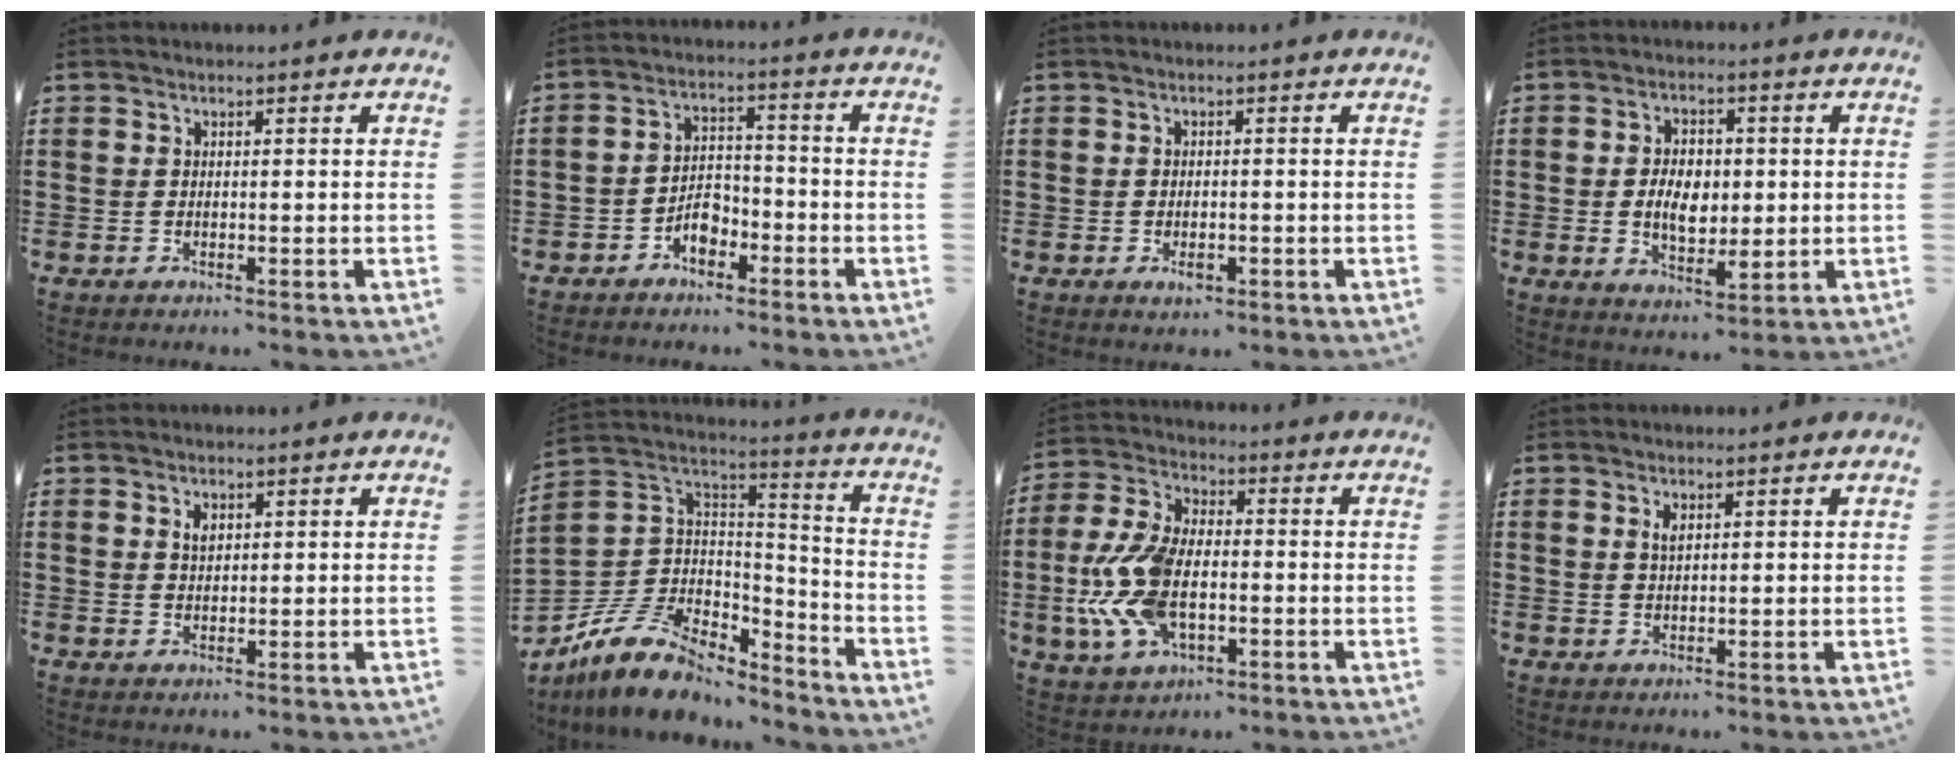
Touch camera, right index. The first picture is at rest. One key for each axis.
{"total": 4.5, "fx": -2.8, "fy": 2.7, "fz": 2.3, "tx": -0.042, "ty": 0.010, "tz": -0.054}
{"total": 1.8, "fx": -0.6, "fy": 0.9, "fz": 1.4, "tx": -0.028, "ty": 0.000, "tz": -0.011}
{"total": 6.2, "fx": 0.0, "fy": 4.0, "fz": 4.8, "tx": -0.082, "ty": 0.006, "tz": -0.006}
{"total": 1.7, "fx": 0.8, "fy": 1.0, "fz": 1.1, "tx": -0.025, "ty": 0.004, "tz": 0.015}
{"total": 10.7, "fx": -8.0, "fy": 5.6, "fz": 4.5, "tx": -0.114, "ty": 0.023, "tz": -0.157}
{"total": 11.9, "fx": -2.6, "fy": 6.4, "fz": 9.7, "tx": -0.236, "ty": -0.009, "tz": -0.053}
{"total": 1.6, "fx": 0.7, "fy": 0.6, "fz": 1.2, "tx": -0.027, "ty": 0.004, "tz": 0.012}